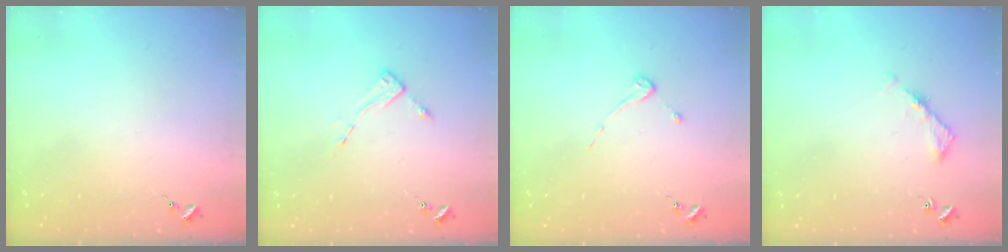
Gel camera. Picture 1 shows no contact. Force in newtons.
{"total": 2.6, "press": 2.6, "slide": 0.4}
{"total": 2.6, "press": 2.5, "slide": 0.4}
{"total": 5.0, "press": 4.9, "slide": 0.8}